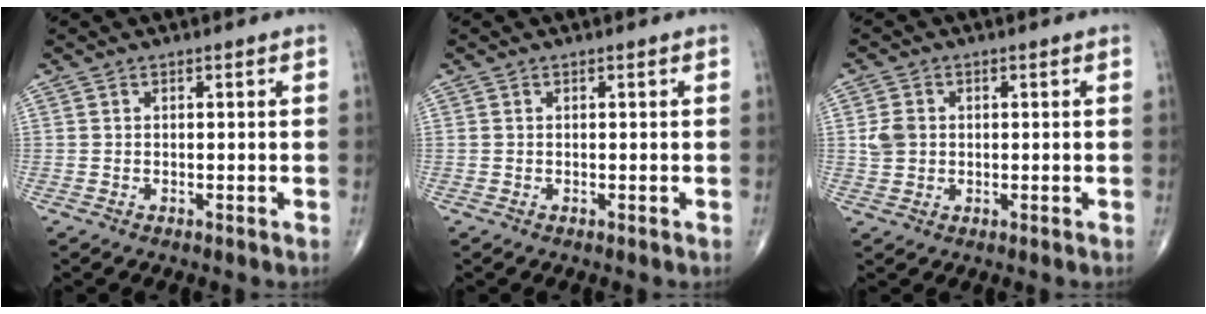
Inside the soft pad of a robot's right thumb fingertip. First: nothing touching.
{"total": 0.0}
{"total": 3.6, "force": [0.3, 3.0, 2.0], "torque": [-0.032, 0.006, 0.008]}